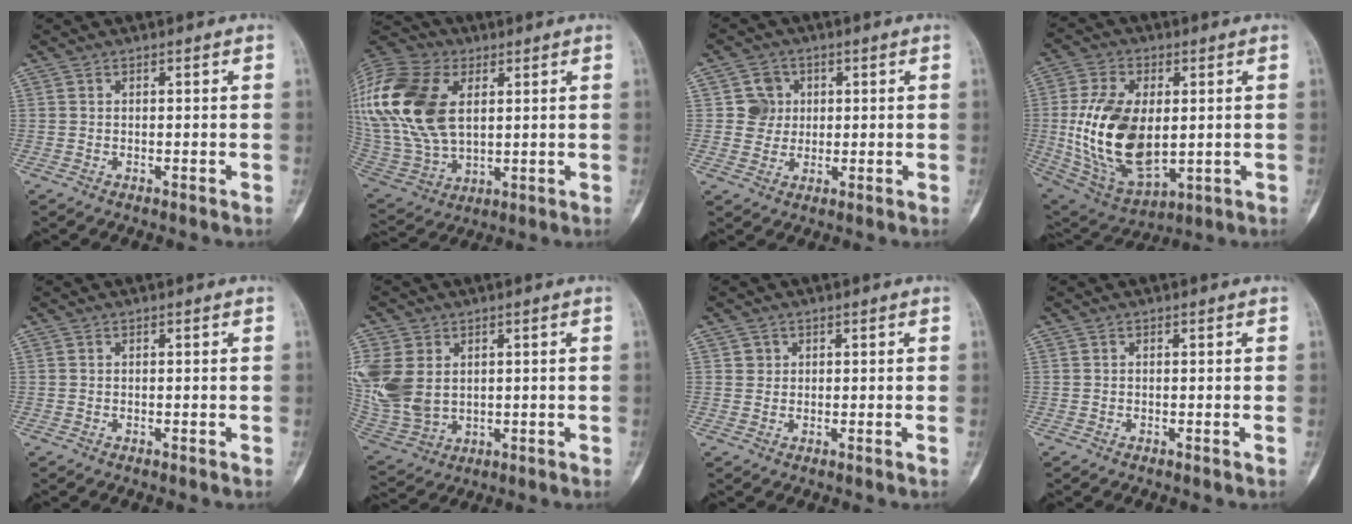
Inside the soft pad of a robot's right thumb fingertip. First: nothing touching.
{"total": 27.5, "force": [7.0, 17.3, 20.2], "torque": [-0.468, 0.007, 0.137]}
{"total": 5.2, "force": [0.8, 5.0, 0.8], "torque": [0.019, 0.006, 0.011]}
{"total": 19.6, "force": [0.4, 11.2, 16.1], "torque": [-0.300, -0.011, 0.027]}
{"total": 0.0}
{"total": 14.9, "force": [2.7, 10.9, 9.8], "torque": [-0.235, -0.010, 0.073]}
{"total": 1.3, "force": [0.5, 1.1, 0.2], "torque": [0.006, -0.002, 0.006]}
{"total": 0.0}